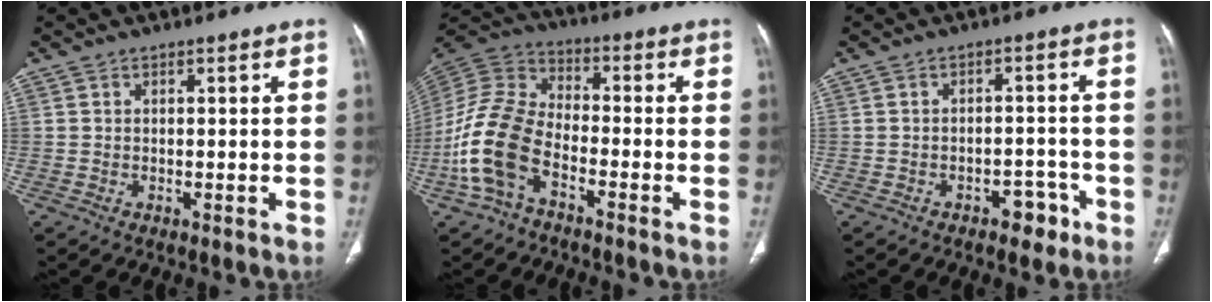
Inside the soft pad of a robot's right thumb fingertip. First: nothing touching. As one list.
[{"total": 13.8, "force": [-5.7, 7.6, 10.0], "torque": [-0.214, 0.043, -0.121]}, {"total": 4.4, "force": [-2.8, 2.5, 2.2], "torque": [-0.013, 0.028, -0.037]}]